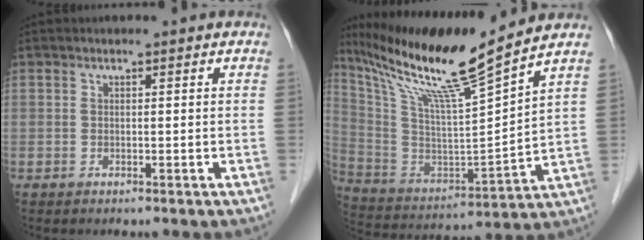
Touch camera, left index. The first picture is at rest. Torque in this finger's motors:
{"motor_torque": [1.07, -1.07, 0.51, 0.18]}